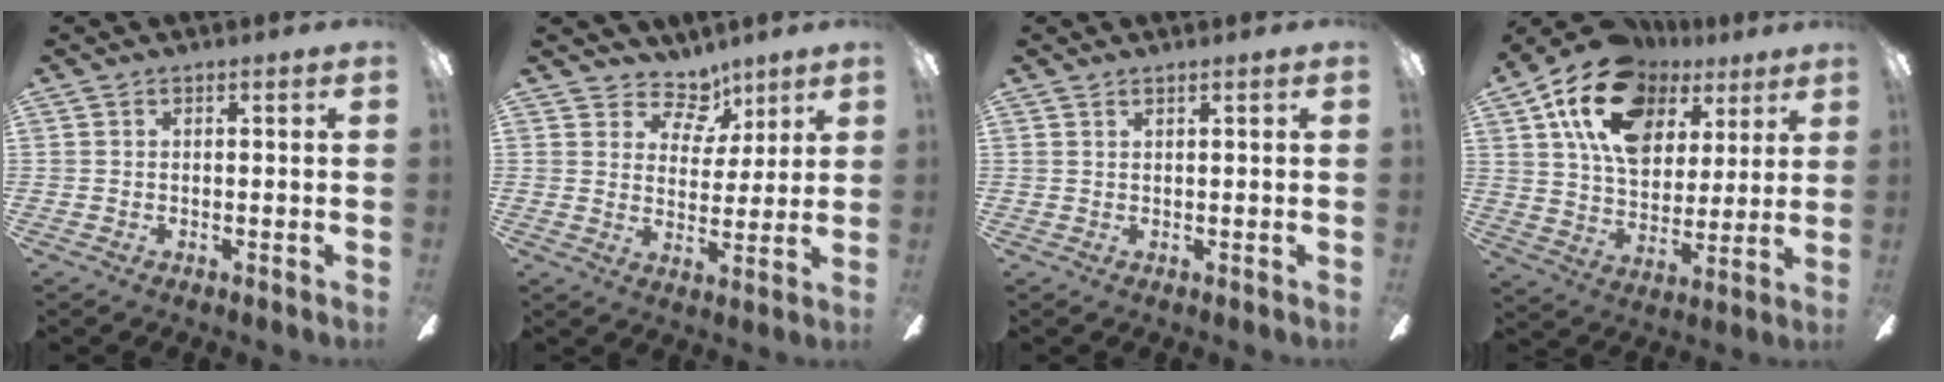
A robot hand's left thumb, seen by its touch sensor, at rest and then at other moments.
{"total": 8.2, "force": [5.8, 5.2, 2.4], "torque": [-0.025, -0.042, 0.105]}
{"total": 0.8, "force": [0.6, 0.0, 0.5], "torque": [-0.012, 0.000, 0.010]}
{"total": 19.2, "force": [9.8, 12.7, 10.5], "torque": [-0.187, -0.022, 0.181]}